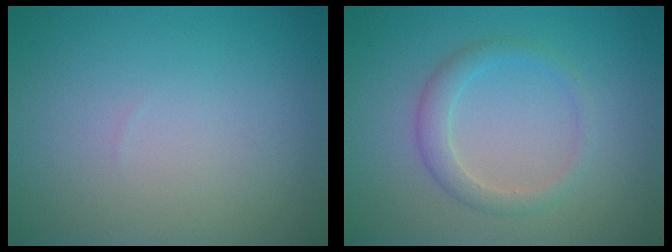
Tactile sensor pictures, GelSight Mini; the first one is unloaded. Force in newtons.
{"total": 2.2, "press": 2.2, "slide": 0.1}